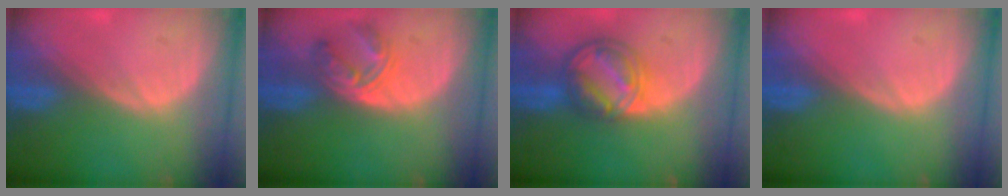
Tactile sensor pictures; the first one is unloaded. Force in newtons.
{"total": 5.4, "press": 5.3, "slide": 1.4}
{"total": 8.4, "press": 7.1, "slide": 4.5}
{"total": 0.0}